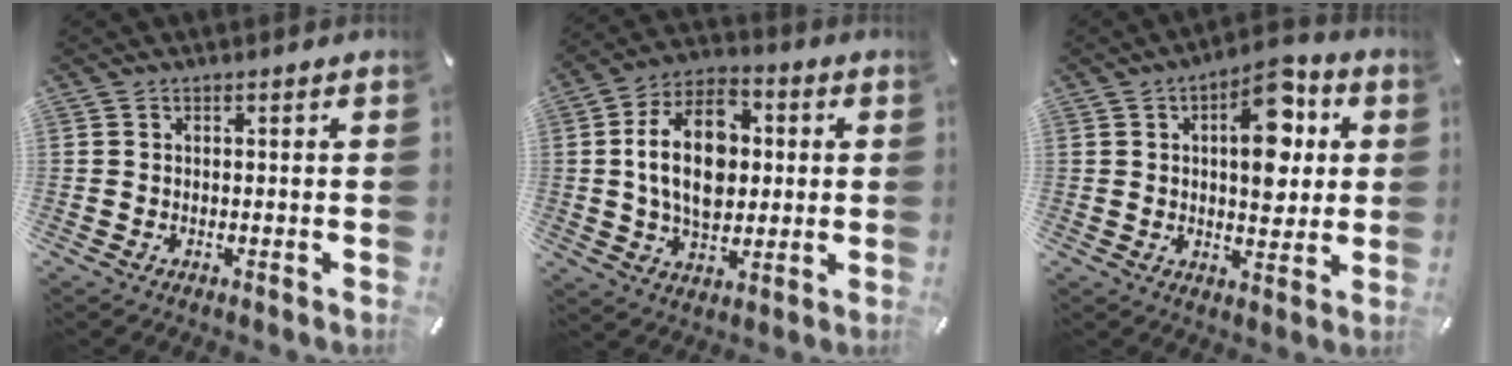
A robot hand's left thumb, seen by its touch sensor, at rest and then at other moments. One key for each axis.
{"total": 16.2, "fx": 1.5, "fy": 11.1, "fz": 11.7, "tx": -0.223, "ty": 0.011, "tz": 0.024}
{"total": 13.3, "fx": 4.2, "fy": 7.0, "fz": 10.5, "tx": -0.138, "ty": -0.013, "tz": 0.068}